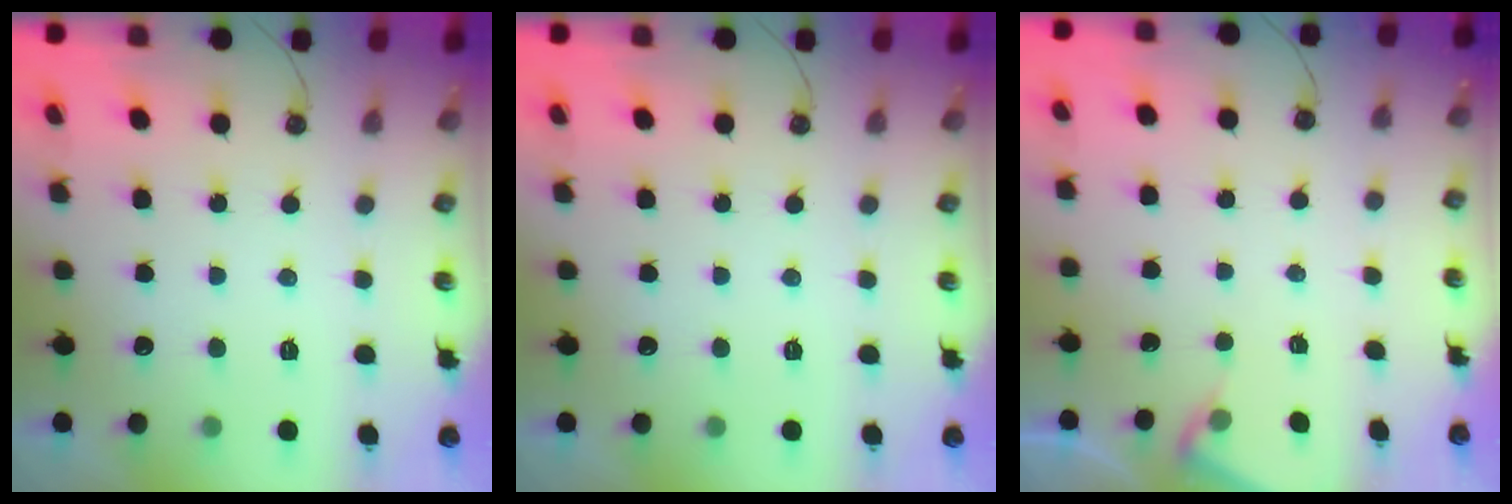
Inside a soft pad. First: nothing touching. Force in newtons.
{"total": 0.0}
{"total": 3.4, "press": 3.4, "slide": 0.4}